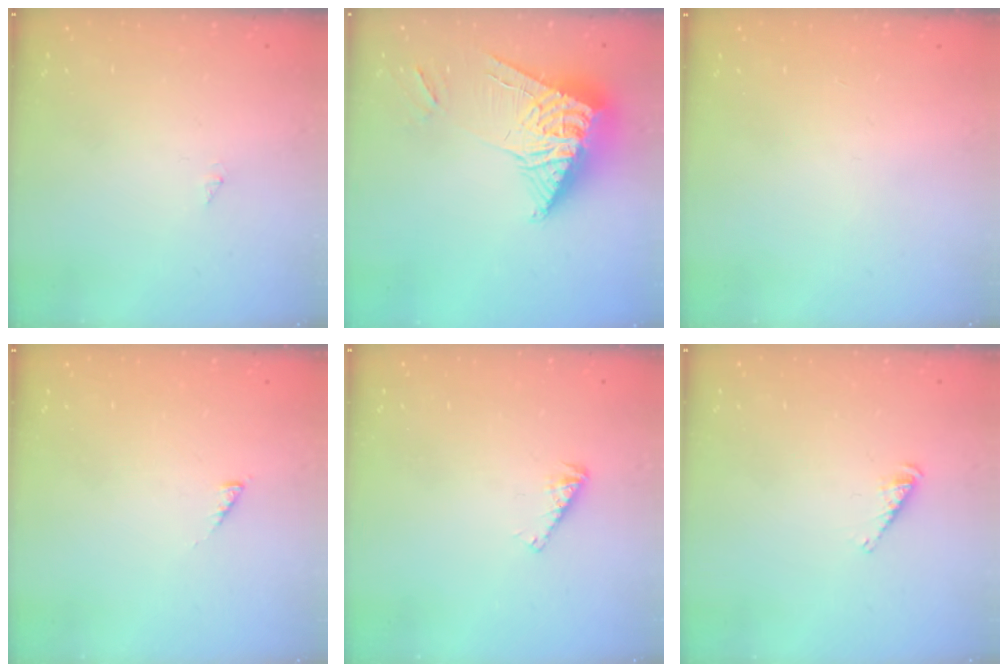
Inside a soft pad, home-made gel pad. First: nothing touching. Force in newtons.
{"total": 12.2, "press": 12.1, "slide": 1.9}
{"total": 0.0}
{"total": 0.9, "press": 0.9, "slide": 0.3}
{"total": 3.5, "press": 3.4, "slide": 0.4}
{"total": 2.9, "press": 2.9, "slide": 0.5}